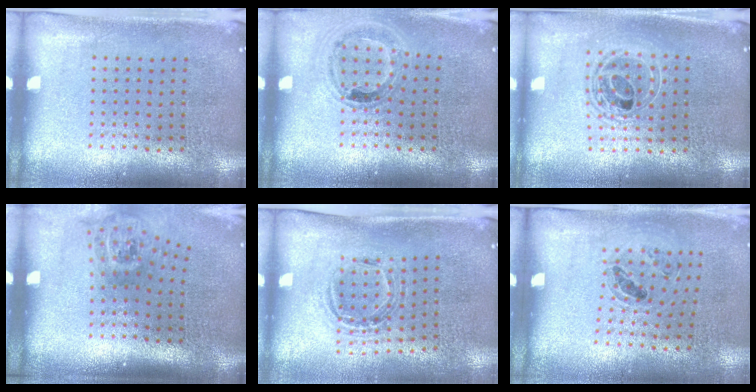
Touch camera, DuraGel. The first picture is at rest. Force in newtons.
{"total": 0.9, "press": 0.9, "slide": 0.1}
{"total": 1.6, "press": 1.4, "slide": 0.8}
{"total": 1.9, "press": 1.4, "slide": 1.4}
{"total": 1.0, "press": 1.0, "slide": 0.1}
{"total": 1.0, "press": 0.9, "slide": 0.4}